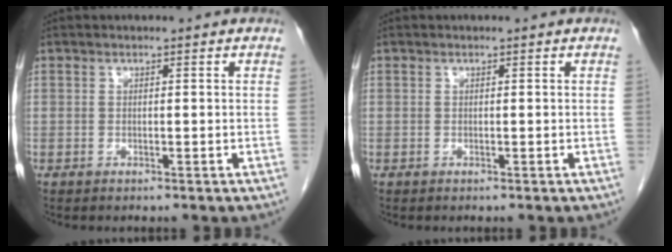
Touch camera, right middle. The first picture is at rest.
{"total": 0.0}